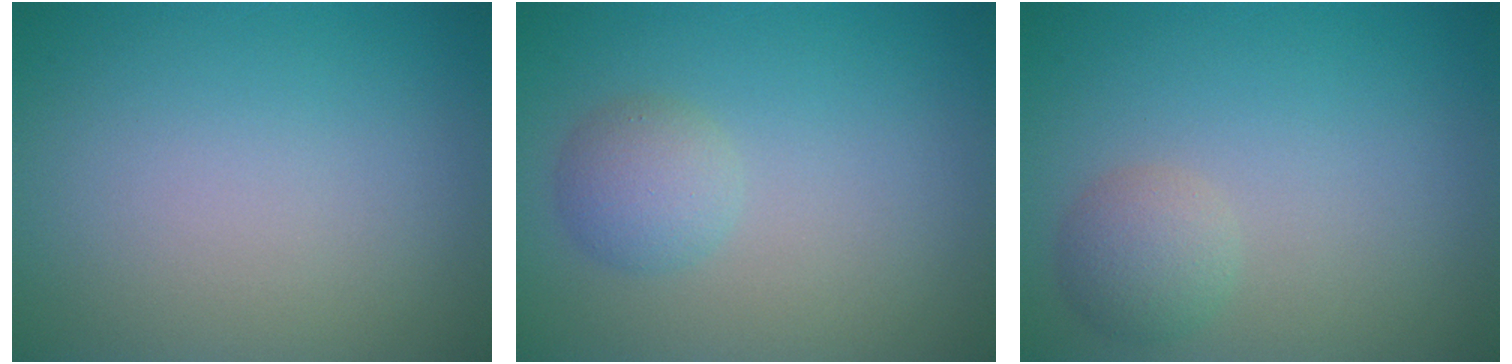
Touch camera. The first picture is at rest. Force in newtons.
{"total": 2.2, "press": 2.2, "slide": 0.2}
{"total": 2.2, "press": 2.2, "slide": 0.1}